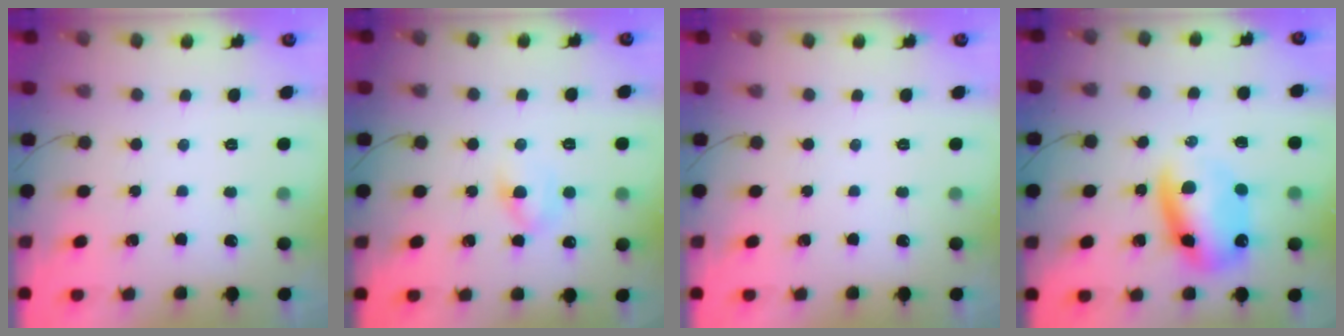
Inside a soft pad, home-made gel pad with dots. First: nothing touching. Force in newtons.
{"total": 4.9, "press": 4.8, "slide": 1.3}
{"total": 0.0}
{"total": 10.6, "press": 10.4, "slide": 2.5}